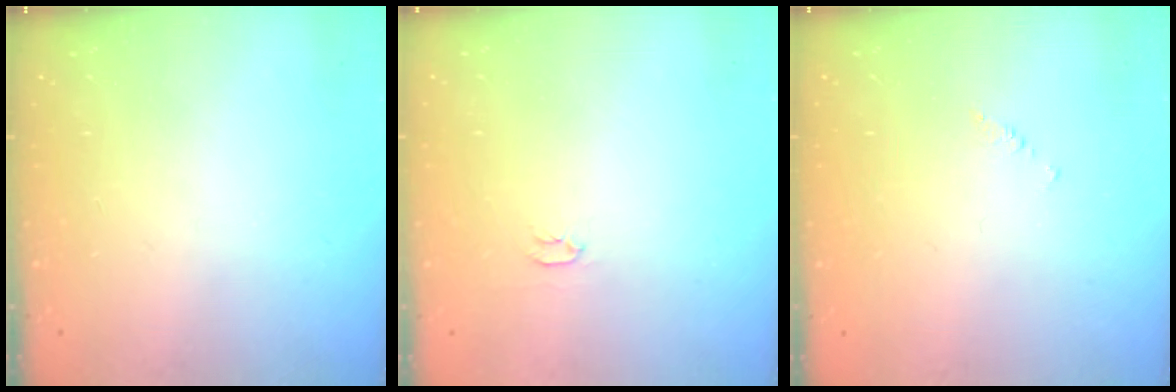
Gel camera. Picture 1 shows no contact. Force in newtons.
{"total": 2.0, "press": 2.0, "slide": 0.3}
{"total": 1.2, "press": 1.2, "slide": 0.2}